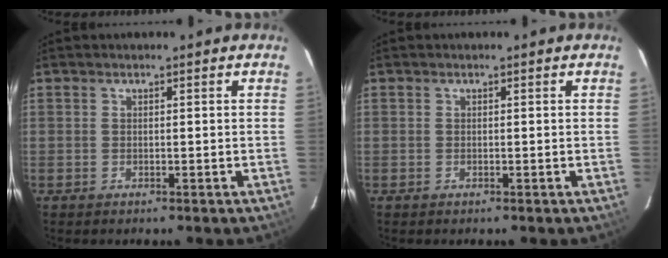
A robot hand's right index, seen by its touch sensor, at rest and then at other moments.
{"total": 0.0}